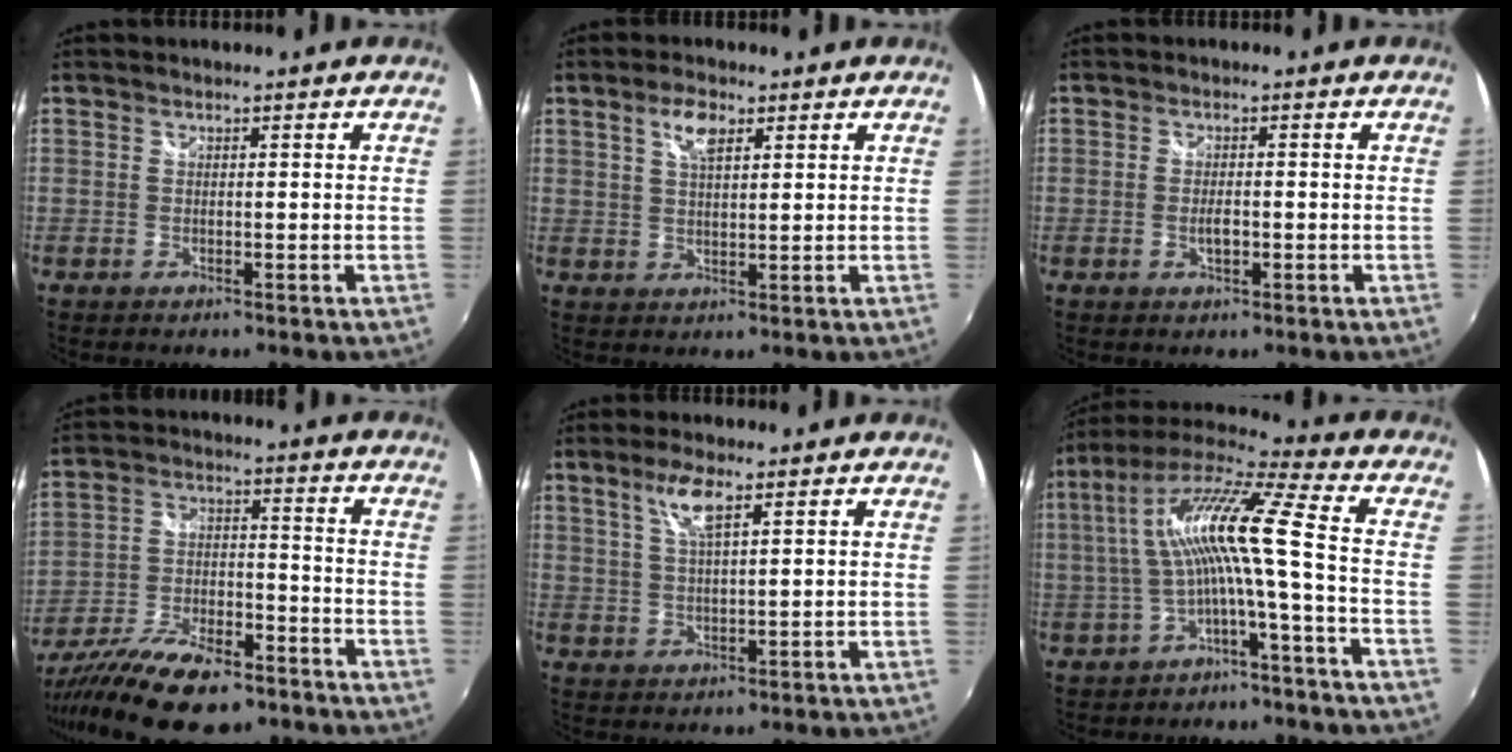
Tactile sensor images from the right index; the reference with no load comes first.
{"total": 4.6, "force": [2.4, 1.8, 3.5], "torque": [-0.063, 0.007, 0.043]}
{"total": 2.4, "force": [-0.6, 1.0, 2.1], "torque": [-0.038, -0.002, -0.011]}
{"total": 18.8, "force": [-14.0, 6.5, 10.6], "torque": [-0.210, -0.034, -0.232]}
{"total": 5.2, "force": [2.8, 0.9, 4.3], "torque": [-0.084, 0.004, 0.056]}
{"total": 12.7, "force": [-1.7, -0.5, 12.6], "torque": [-0.238, 0.014, -0.030]}